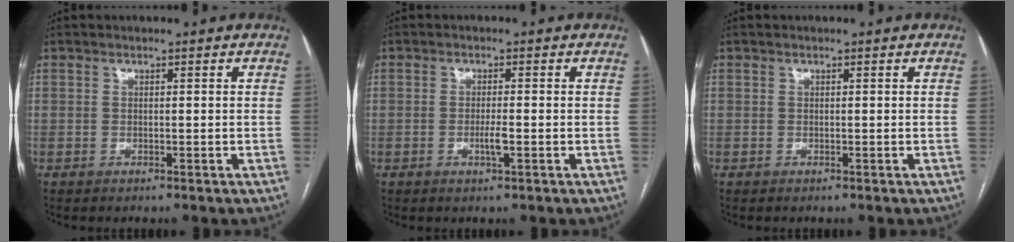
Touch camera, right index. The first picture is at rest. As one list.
[{"total": 2.2, "force": [-0.7, 0.1, 2.1], "torque": [-0.040, -0.002, -0.012]}, {"total": 0.0}]